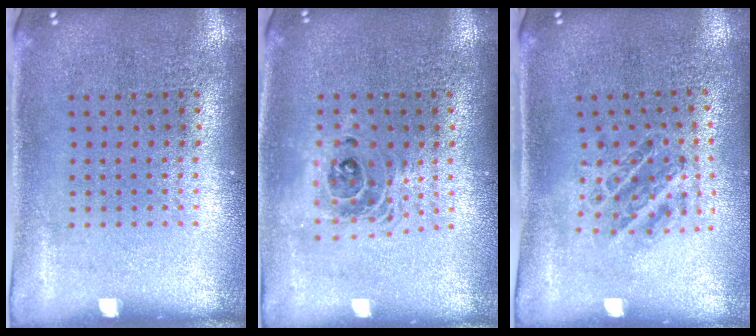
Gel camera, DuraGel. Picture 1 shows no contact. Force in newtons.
{"total": 1.5, "press": 1.2, "slide": 0.9}
{"total": 1.1, "press": 1.1, "slide": 0.2}